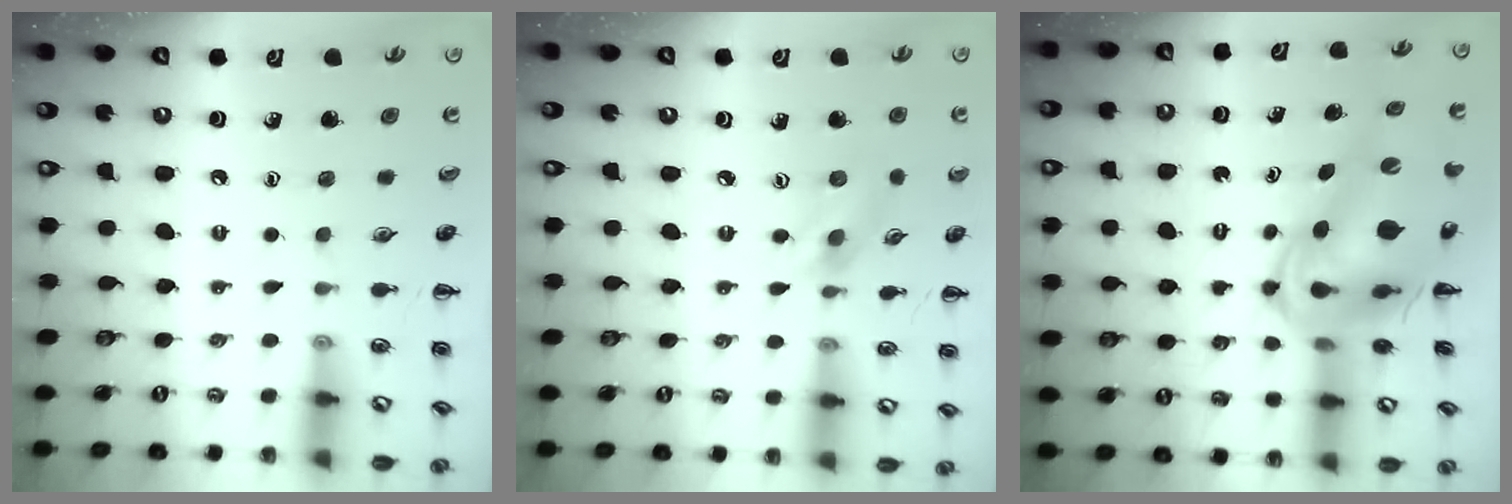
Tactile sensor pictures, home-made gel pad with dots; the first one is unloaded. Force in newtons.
{"total": 2.7, "press": 2.6, "slide": 0.6}
{"total": 11.3, "press": 10.7, "slide": 3.4}